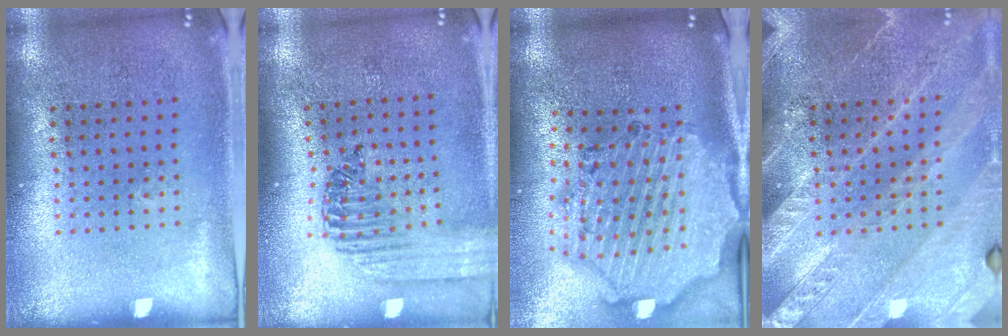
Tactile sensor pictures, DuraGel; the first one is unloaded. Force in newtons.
{"total": 1.3, "press": 1.3, "slide": 0.4}
{"total": 2.7, "press": 2.5, "slide": 1.1}
{"total": 3.0, "press": 2.8, "slide": 1.3}